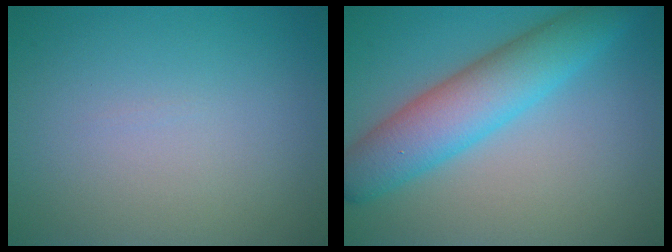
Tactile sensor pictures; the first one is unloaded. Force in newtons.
{"total": 6.7, "press": 6.7, "slide": 0.1}